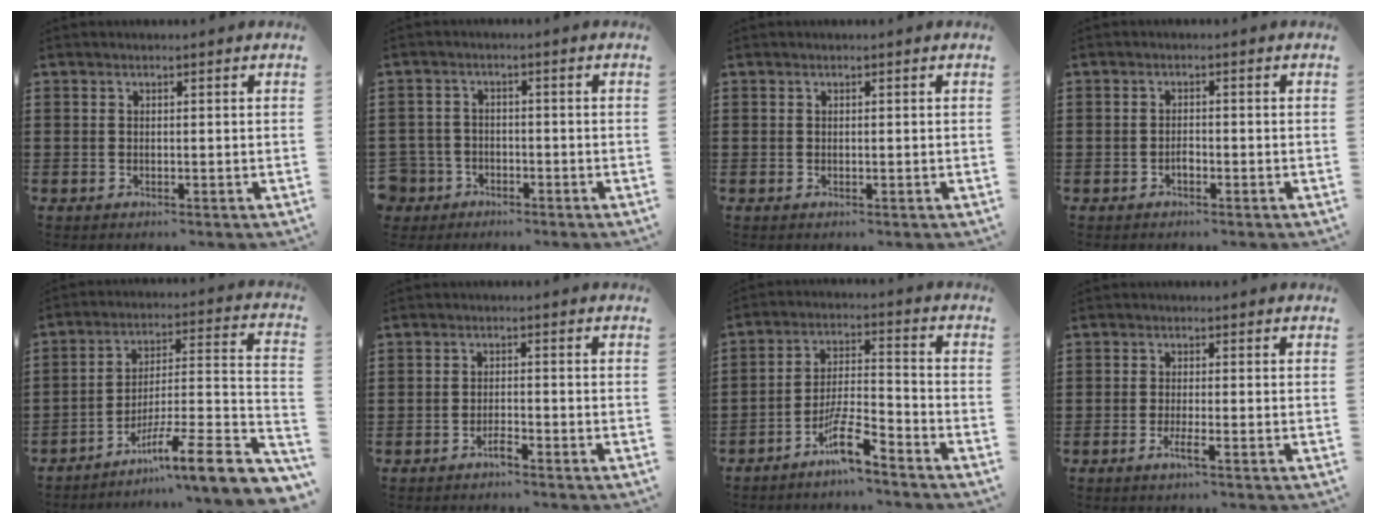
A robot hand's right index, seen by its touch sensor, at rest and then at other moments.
{"total": 3.3, "force": [-2.5, 2.1, 0.3], "torque": [-0.030, 0.000, -0.056]}
{"total": 0.0}
{"total": 1.3, "force": [-0.7, 0.7, 0.9], "torque": [-0.018, -0.001, -0.014]}
{"total": 10.2, "force": [-6.9, 0.6, 7.5], "torque": [-0.103, -0.004, -0.133]}
{"total": 1.9, "force": [-1.6, 0.2, 1.1], "torque": [-0.021, -0.001, -0.029]}
{"total": 7.8, "force": [-5.8, 1.2, 5.1], "torque": [-0.108, 0.001, -0.111]}
{"total": 2.4, "force": [-1.4, 0.1, 2.0], "torque": [-0.041, -0.004, -0.027]}